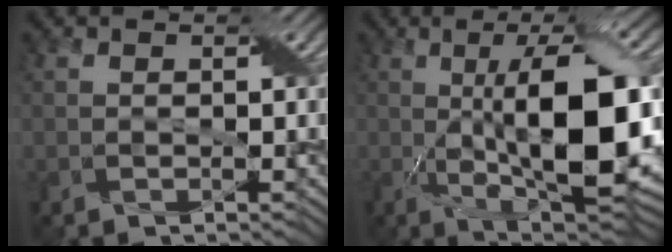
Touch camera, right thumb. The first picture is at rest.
{"total": 15.1, "force": [-0.9, 5.0, 14.2], "torque": [-0.221, 0.007, -0.018]}